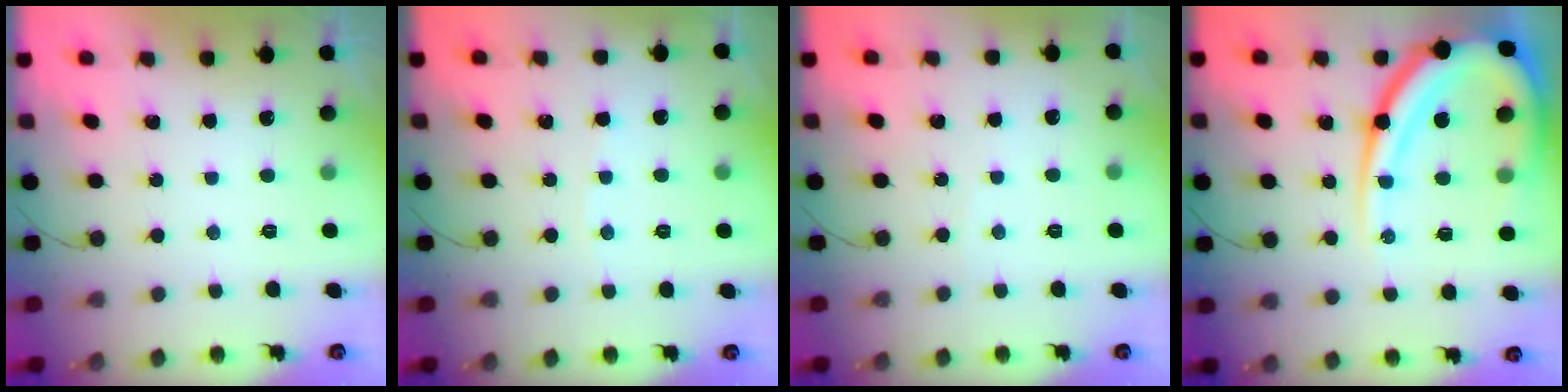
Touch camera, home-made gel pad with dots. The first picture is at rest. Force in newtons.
{"total": 1.0, "press": 0.9, "slide": 0.2}
{"total": 2.3, "press": 2.2, "slide": 0.3}
{"total": 23.9, "press": 23.7, "slide": 2.7}